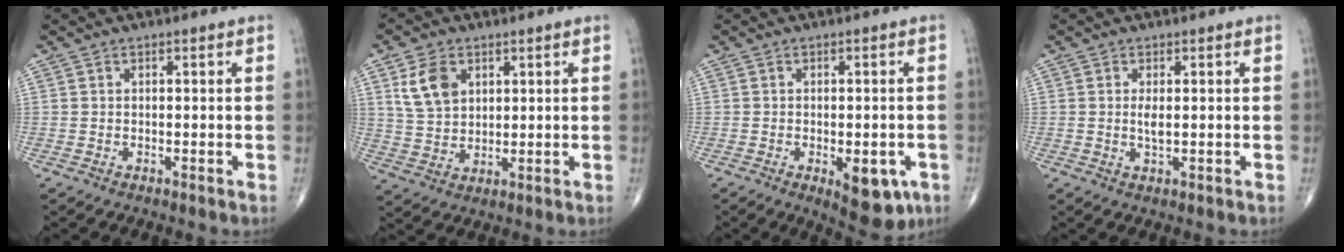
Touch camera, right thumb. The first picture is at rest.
{"total": 7.9, "force": [3.2, 5.5, 4.8], "torque": [-0.074, -0.012, 0.068]}
{"total": 8.3, "force": [-3.0, 3.8, 6.8], "torque": [-0.069, -0.003, -0.030]}
{"total": 2.0, "force": [0.2, 0.6, 1.9], "torque": [-0.040, -0.004, 0.007]}